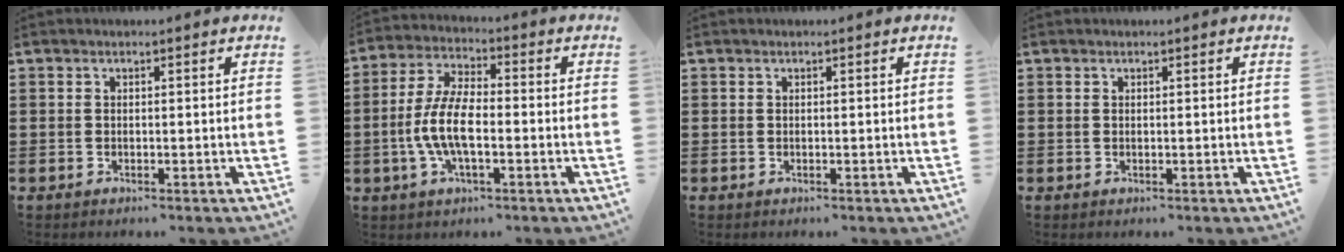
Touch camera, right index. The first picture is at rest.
{"total": 8.1, "force": [-2.1, 3.0, 7.2], "torque": [-0.171, -0.011, -0.046]}
{"total": 0.0}
{"total": 0.0}